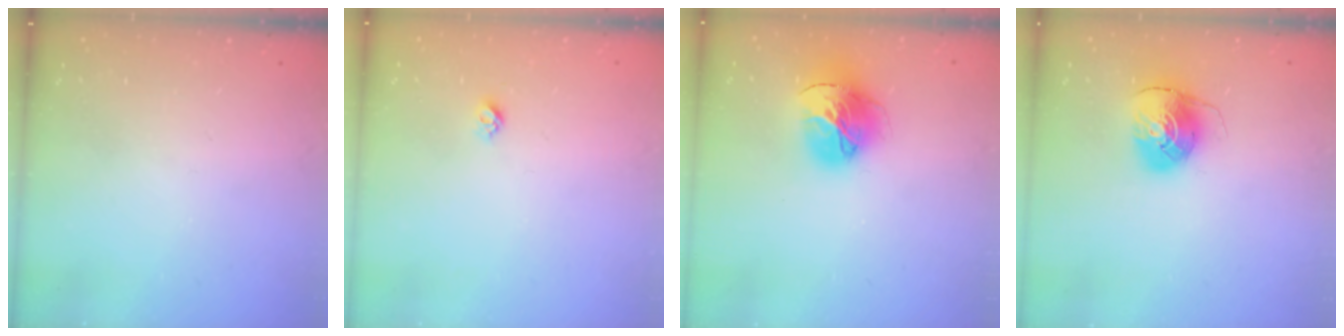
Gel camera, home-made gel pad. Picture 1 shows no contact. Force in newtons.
{"total": 3.8, "press": 3.8, "slide": 0.6}
{"total": 16.7, "press": 16.6, "slide": 1.8}
{"total": 10.3, "press": 10.3, "slide": 0.4}